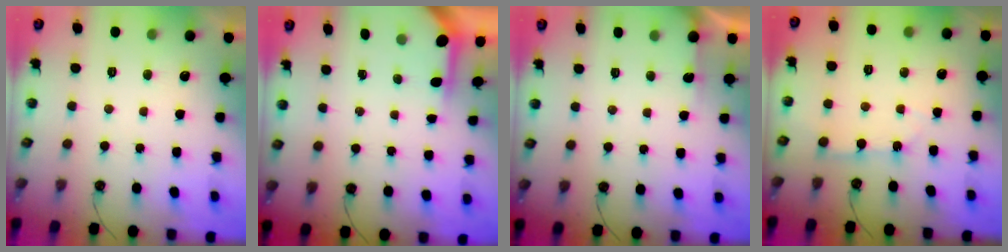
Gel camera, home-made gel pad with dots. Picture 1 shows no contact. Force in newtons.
{"total": 3.6, "press": 3.6, "slide": 0.3}
{"total": 2.9, "press": 2.9, "slide": 0.4}
{"total": 3.3, "press": 3.3, "slide": 0.5}